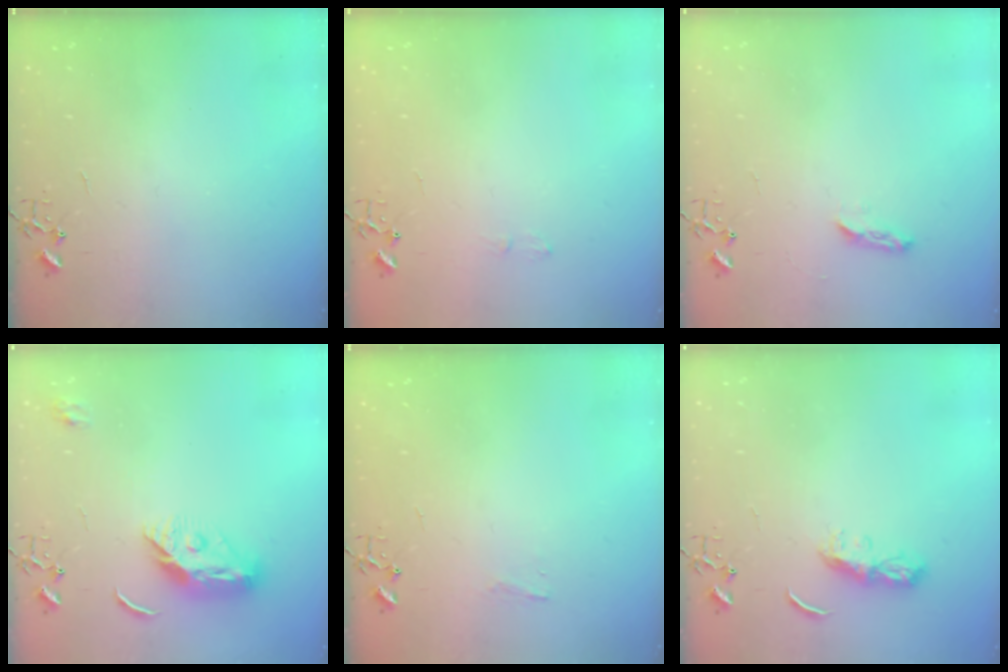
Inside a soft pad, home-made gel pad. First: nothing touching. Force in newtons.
{"total": 4.6, "press": 4.6, "slide": 0.7}
{"total": 5.3, "press": 5.2, "slide": 0.6}
{"total": 11.3, "press": 11.3, "slide": 0.7}
{"total": 3.7, "press": 3.6, "slide": 0.6}
{"total": 6.5, "press": 6.4, "slide": 0.6}